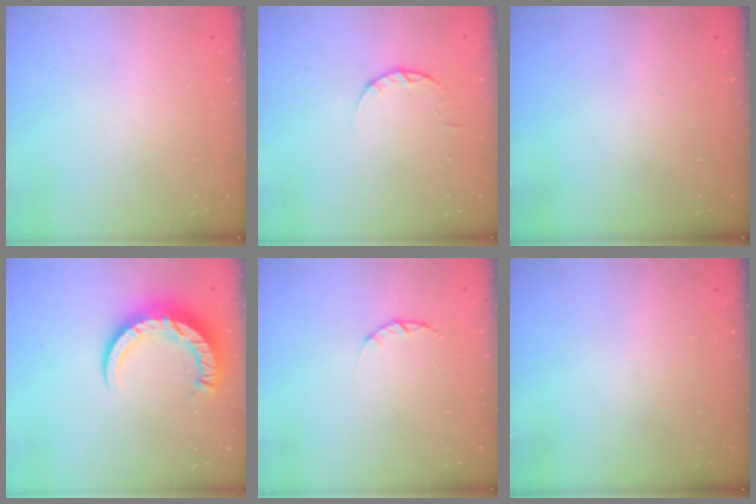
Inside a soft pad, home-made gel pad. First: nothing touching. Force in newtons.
{"total": 3.3, "press": 3.3, "slide": 0.5}
{"total": 0.0}
{"total": 10.7, "press": 10.6, "slide": 1.1}
{"total": 1.4, "press": 1.3, "slide": 0.3}
{"total": 0.0}